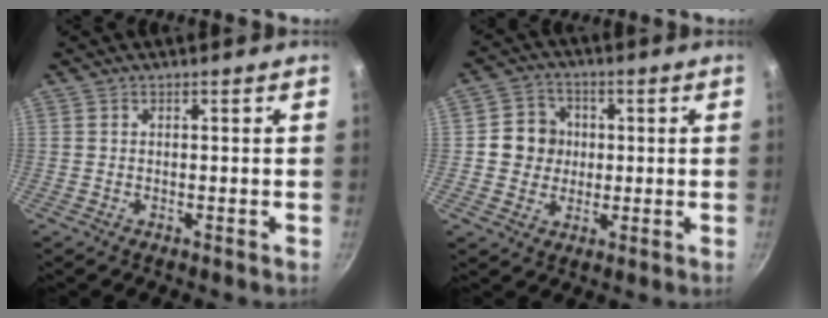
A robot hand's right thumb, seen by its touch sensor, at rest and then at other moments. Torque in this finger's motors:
{"motor_torque": [0.69, 1.23, 0.65, -0.53, -0.02]}